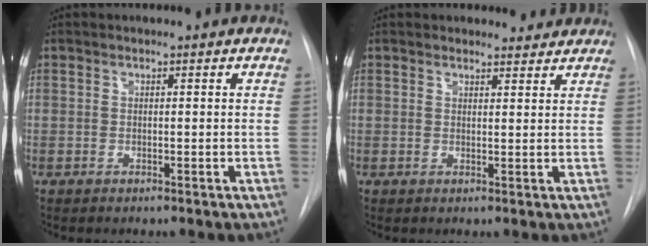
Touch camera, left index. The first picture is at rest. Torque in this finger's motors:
{"motor_torque": [0.54, -0.70, 0.11, 0.01]}